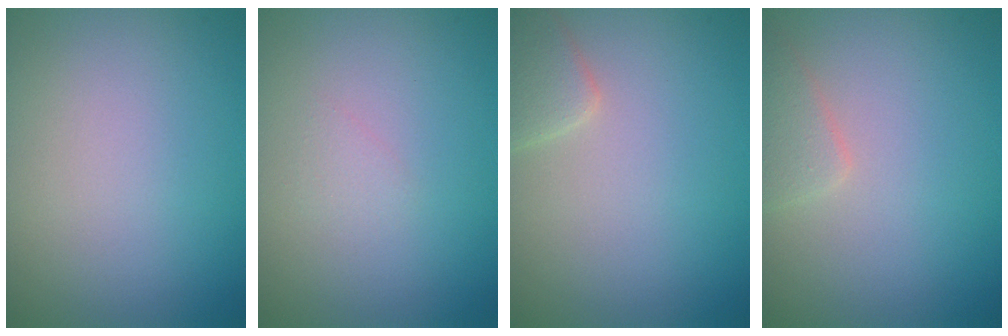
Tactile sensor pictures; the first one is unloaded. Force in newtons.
{"total": 0.6, "press": 0.6, "slide": 0.1}
{"total": 2.3, "press": 2.3, "slide": 0.2}
{"total": 1.6, "press": 1.6, "slide": 0.0}